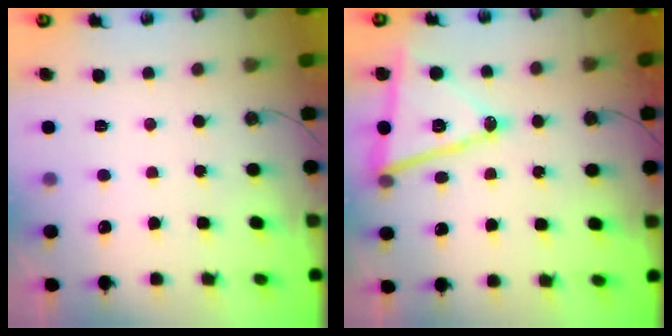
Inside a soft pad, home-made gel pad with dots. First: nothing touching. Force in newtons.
{"total": 14.6, "press": 14.1, "slide": 3.8}